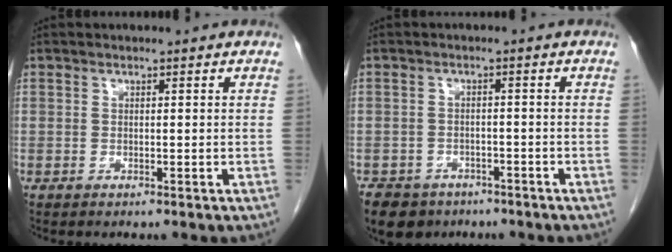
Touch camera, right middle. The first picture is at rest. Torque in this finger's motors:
{"motor_torque": [0.59, -0.49, 0.03, 0.04]}